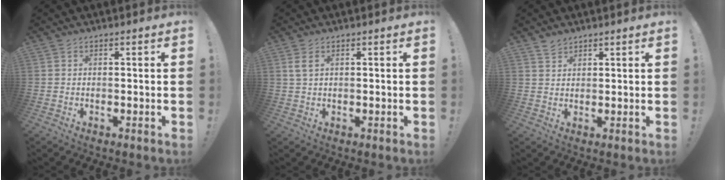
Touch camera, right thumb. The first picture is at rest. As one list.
[{"total": 2.9, "force": [1.5, 1.1, 2.2], "torque": [-0.038, -0.001, 0.027]}, {"total": 2.5, "force": [2.3, 1.1, 0.4], "torque": [0.003, -0.017, 0.042]}]